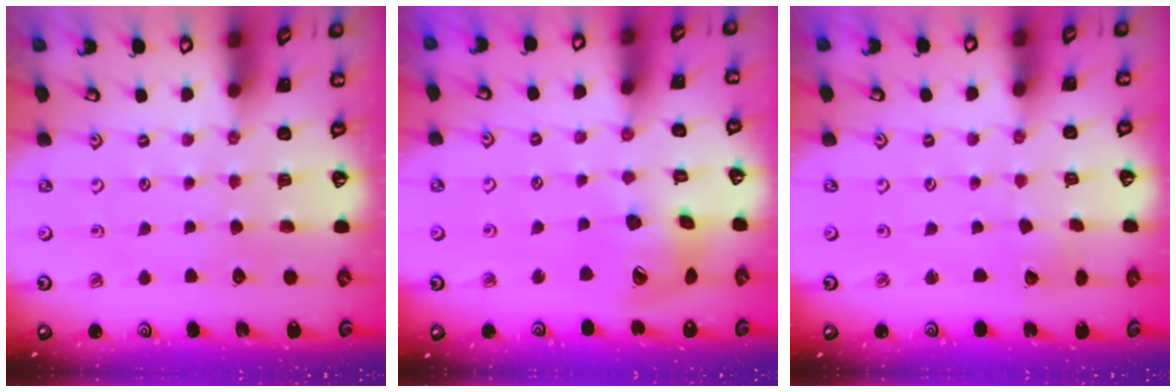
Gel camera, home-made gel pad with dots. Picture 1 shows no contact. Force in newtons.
{"total": 16.2, "press": 16.0, "slide": 2.3}
{"total": 2.4, "press": 2.4, "slide": 0.2}